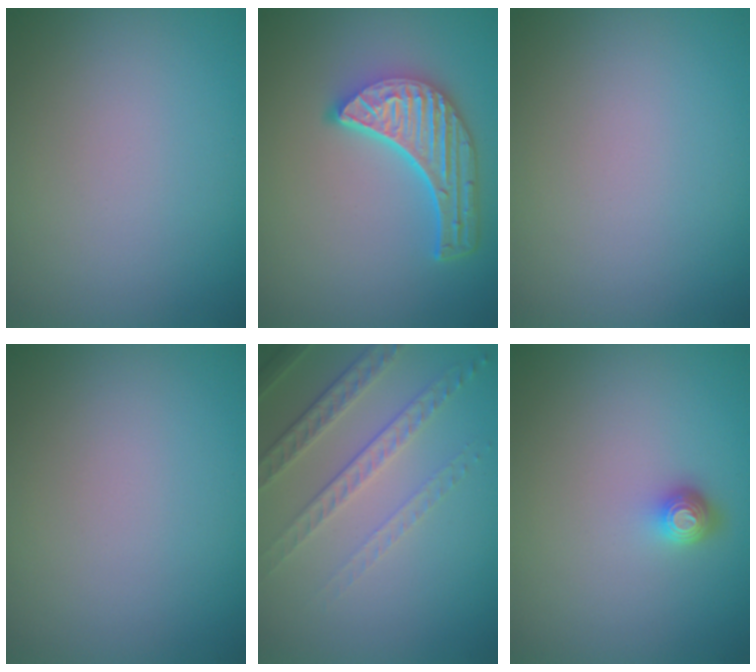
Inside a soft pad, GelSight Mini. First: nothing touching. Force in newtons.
{"total": 5.8, "press": 4.5, "slide": 3.7}
{"total": 0.0}
{"total": 0.0}
{"total": 4.5, "press": 3.1, "slide": 3.3}
{"total": 1.7, "press": 1.3, "slide": 1.1}